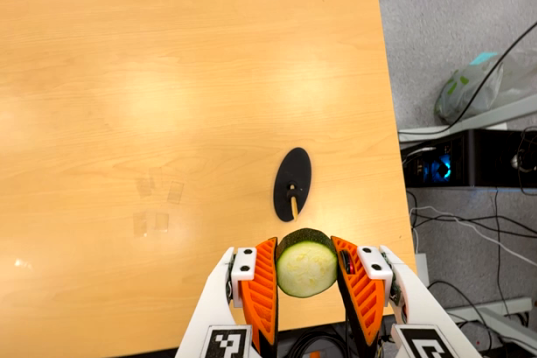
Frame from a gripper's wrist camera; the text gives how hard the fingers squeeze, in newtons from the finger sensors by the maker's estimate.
{"total": 11.3, "left": 10.3, "right": 12.4}